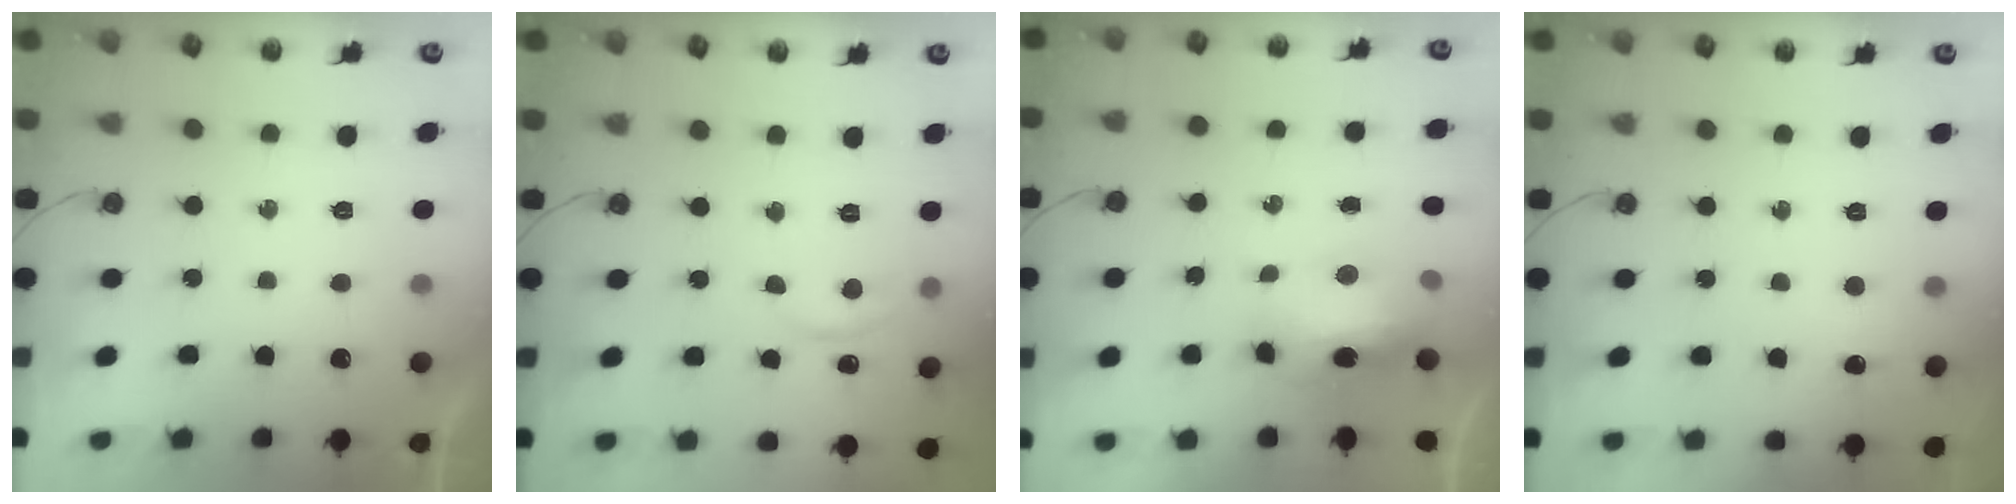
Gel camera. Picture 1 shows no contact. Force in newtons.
{"total": 4.7, "press": 4.6, "slide": 0.6}
{"total": 12.7, "press": 12.6, "slide": 1.7}
{"total": 13.0, "press": 3.5, "slide": 12.6}